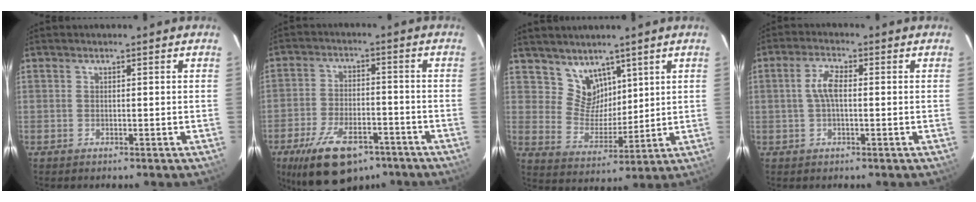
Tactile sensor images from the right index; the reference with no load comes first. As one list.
[{"total": 15.7, "force": [-10.1, 7.6, 9.2], "torque": [-0.193, -0.013, -0.163]}, {"total": 7.3, "force": [5.3, 4.9, 1.4], "torque": [-0.016, 0.000, 0.110]}, {"total": 4.3, "force": [0.0, 1.7, 4.0], "torque": [-0.082, 0.009, 0.001]}]